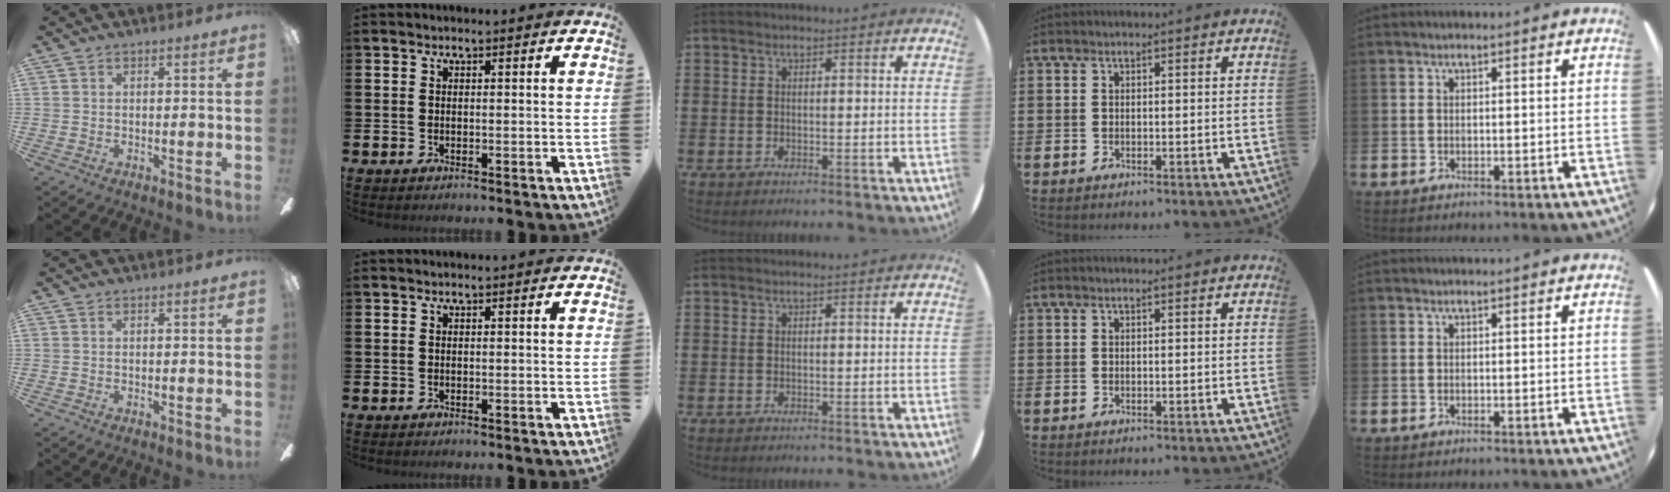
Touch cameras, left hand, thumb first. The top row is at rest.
{}